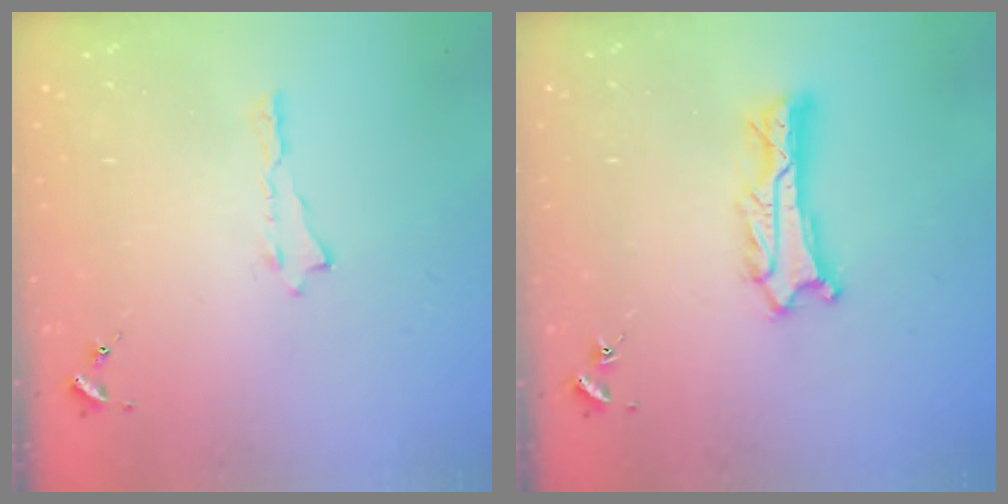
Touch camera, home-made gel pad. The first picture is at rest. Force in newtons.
{"total": 2.2, "press": 2.2, "slide": 0.2}